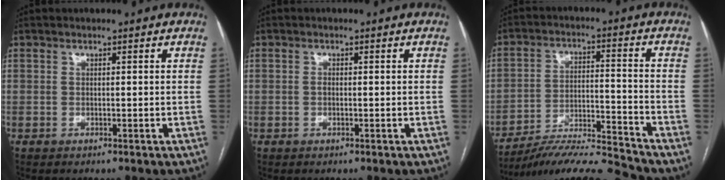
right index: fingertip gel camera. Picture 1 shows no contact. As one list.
[{"total": 0.5, "force": [-0.1, 0.3, 0.5], "torque": [-0.010, 0.001, 0.000]}, {"total": 11.7, "force": [-11.3, -1.7, 2.6], "torque": [-0.041, 0.020, -0.203]}]